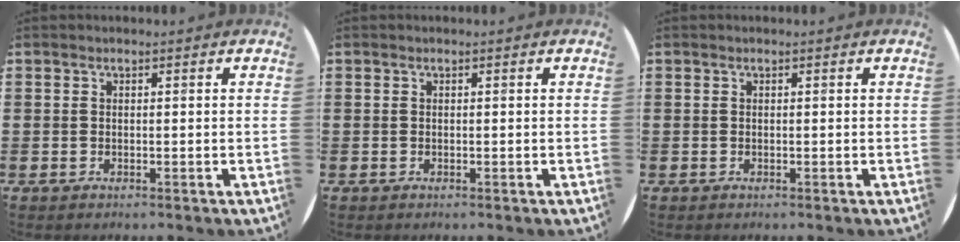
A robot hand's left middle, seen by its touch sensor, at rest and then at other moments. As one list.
[{"total": 0.0}, {"total": 0.0}]